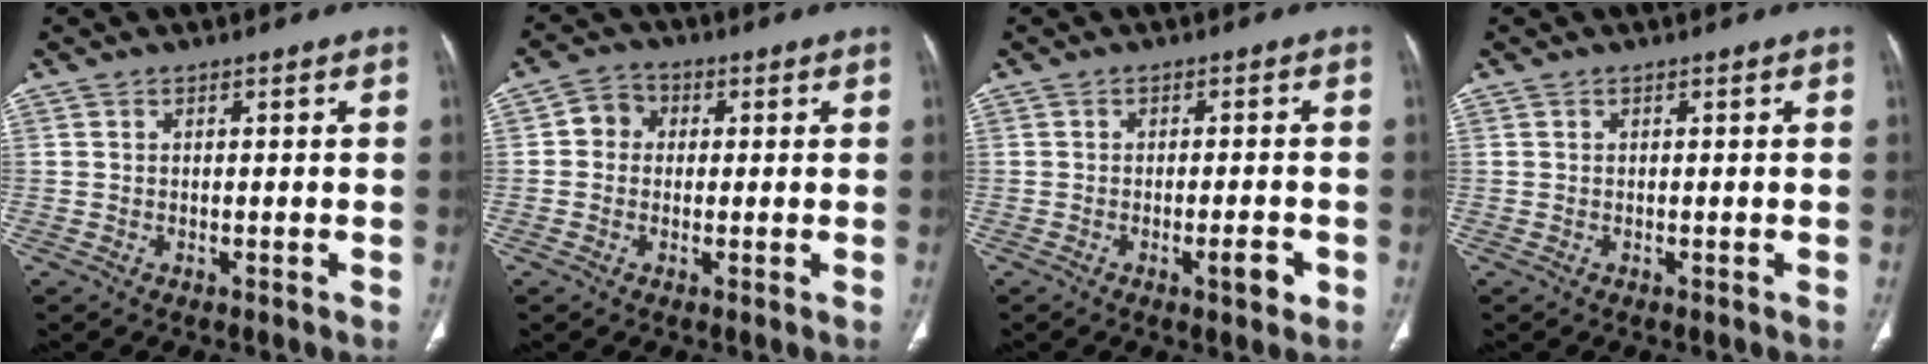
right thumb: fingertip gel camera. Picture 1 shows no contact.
{"total": 4.4, "force": [0.4, 3.9, 1.9], "torque": [-0.014, 0.011, -0.005]}
{"total": 3.7, "force": [-1.6, 1.0, 3.2], "torque": [-0.042, 0.002, -0.022]}
{"total": 0.0}